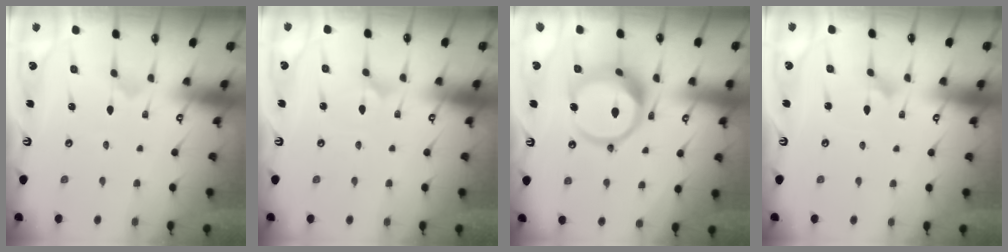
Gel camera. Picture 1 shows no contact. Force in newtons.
{"total": 1.8, "press": 1.7, "slide": 0.5}
{"total": 14.5, "press": 14.4, "slide": 1.8}
{"total": 1.6, "press": 1.6, "slide": 0.2}